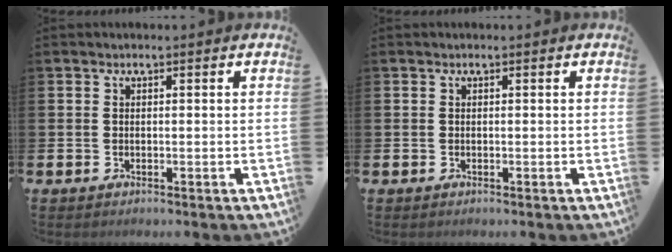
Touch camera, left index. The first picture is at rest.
{"total": 0.0}